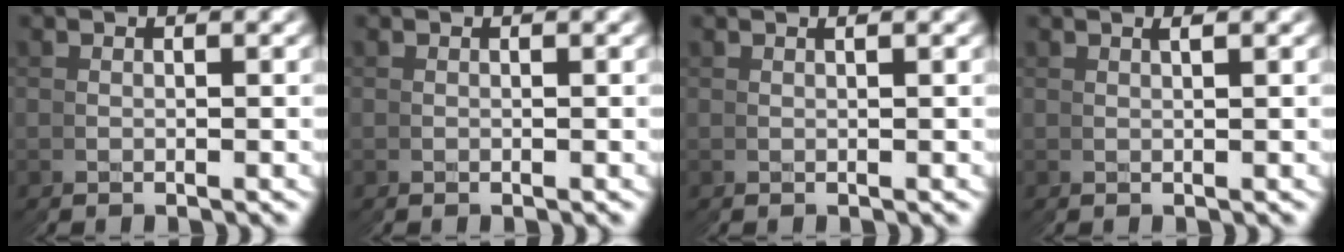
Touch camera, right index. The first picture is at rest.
{"total": 0.0}
{"total": 0.7, "force": [0.5, -0.4, 0.4], "torque": [-0.008, 0.004, 0.010]}
{"total": 1.0, "force": [0.7, -0.5, 0.4], "torque": [-0.007, 0.006, 0.014]}